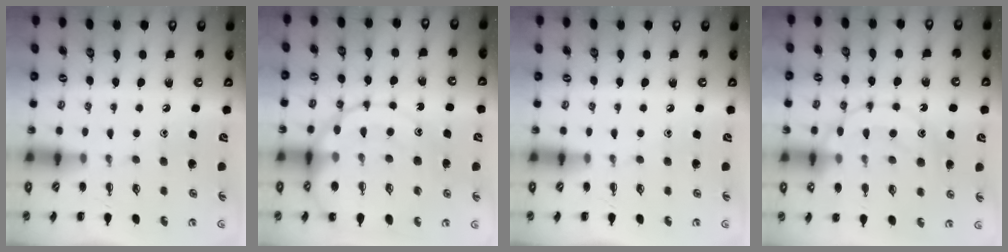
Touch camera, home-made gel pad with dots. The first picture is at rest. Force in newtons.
{"total": 17.6, "press": 17.3, "slide": 2.9}
{"total": 0.0}
{"total": 17.1, "press": 17.0, "slide": 1.1}